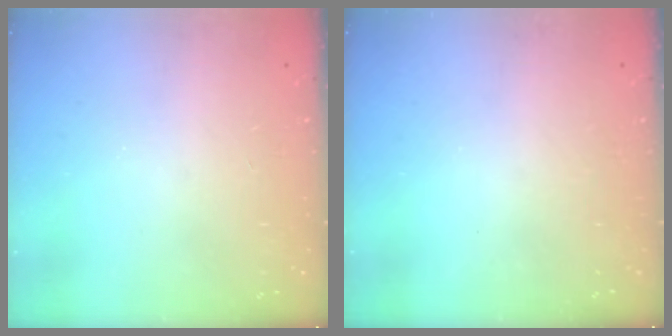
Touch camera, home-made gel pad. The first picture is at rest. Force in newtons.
{"total": 0.0}